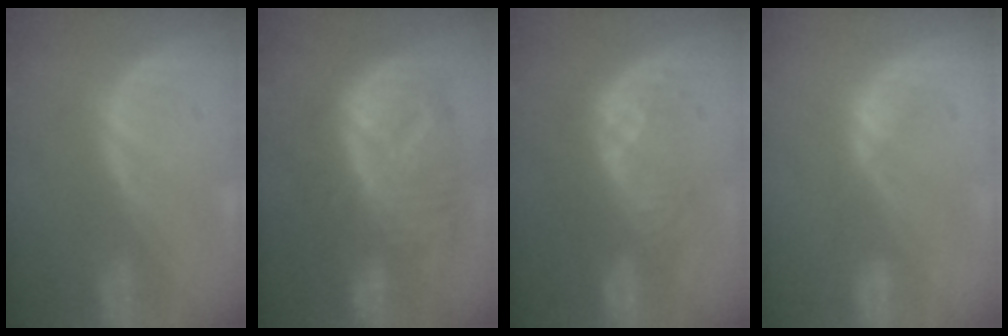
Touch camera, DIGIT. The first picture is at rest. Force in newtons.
{"total": 12.6, "press": 12.5, "slide": 1.2}
{"total": 8.0, "press": 7.5, "slide": 2.9}
{"total": 2.6, "press": 2.5, "slide": 0.8}